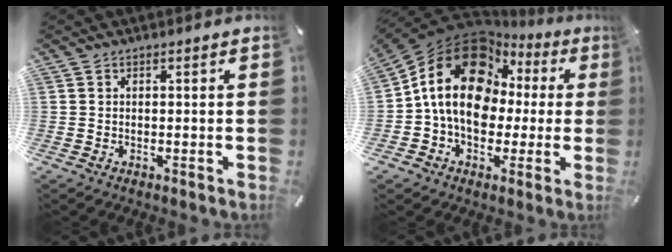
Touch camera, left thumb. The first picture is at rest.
{"total": 18.1, "force": [3.4, 14.2, 10.5], "torque": [-0.203, -0.012, 0.063]}